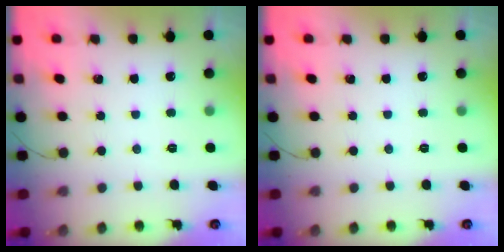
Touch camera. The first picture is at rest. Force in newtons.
{"total": 0.0}